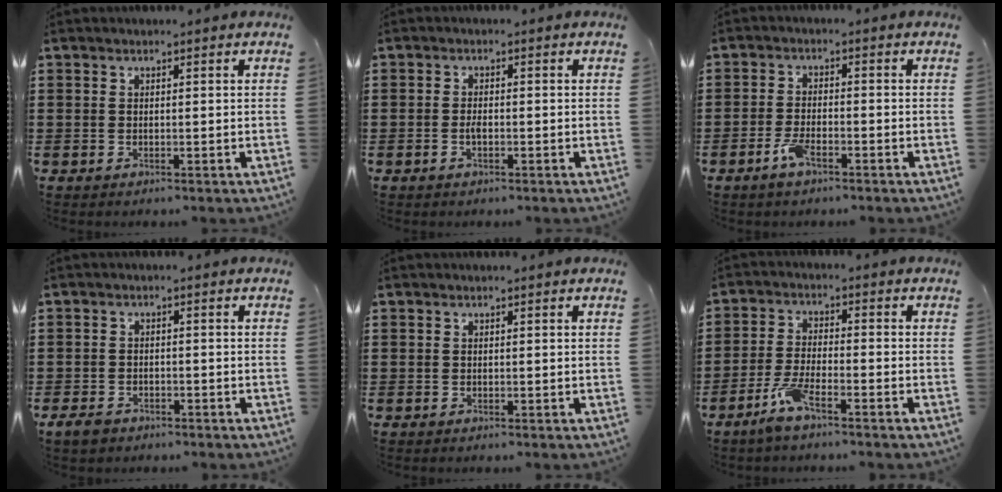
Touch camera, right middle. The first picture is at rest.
{"total": 1.6, "force": [-0.6, 0.6, 1.4], "torque": [-0.034, -0.002, -0.013]}
{"total": 3.7, "force": [-2.2, 1.1, 2.8], "torque": [-0.067, -0.001, -0.047]}
{"total": 2.2, "force": [-1.7, 0.9, 0.9], "torque": [-0.025, 0.000, -0.038]}
{"total": 0.0}
{"total": 5.1, "force": [-3.5, 0.7, 3.7], "torque": [-0.087, -0.006, -0.068]}